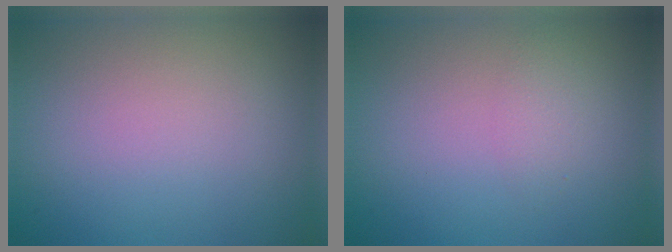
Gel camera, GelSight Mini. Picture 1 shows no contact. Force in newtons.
{"total": 1.3, "press": 1.3, "slide": 0.0}